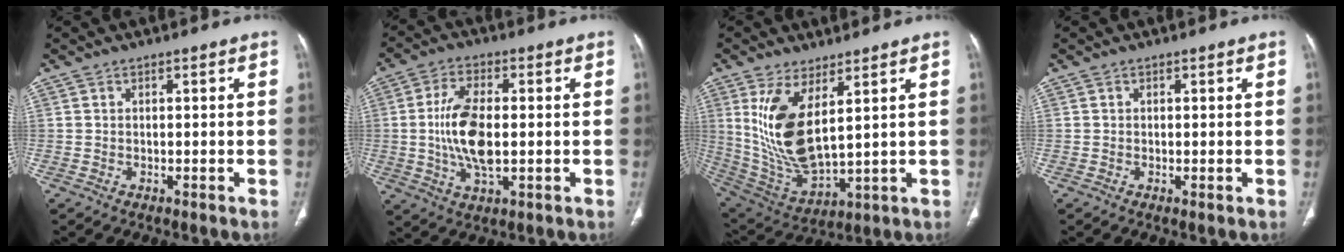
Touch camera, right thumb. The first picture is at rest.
{"total": 11.1, "force": [-0.3, 5.1, 9.8], "torque": [-0.199, 0.000, -0.004]}
{"total": 14.4, "force": [4.7, 5.9, 12.3], "torque": [-0.245, -0.035, 0.114]}
{"total": 0.0}